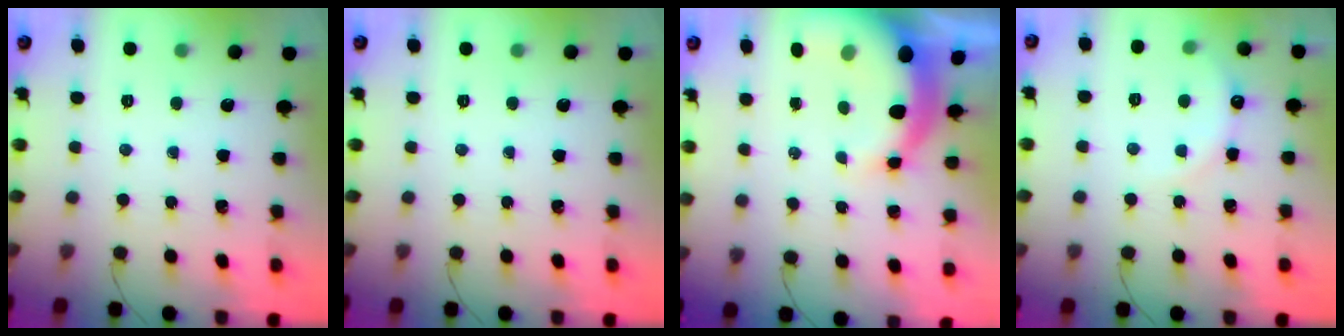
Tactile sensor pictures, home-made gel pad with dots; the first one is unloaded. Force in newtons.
{"total": 0.0}
{"total": 8.9, "press": 8.8, "slide": 1.7}
{"total": 7.3, "press": 7.1, "slide": 1.7}